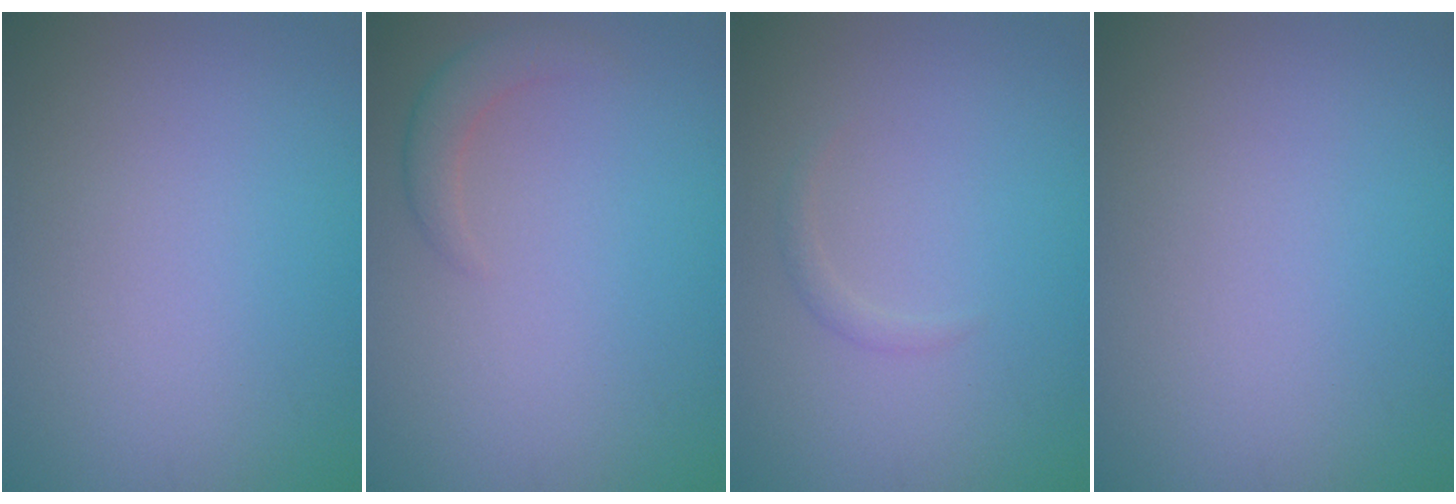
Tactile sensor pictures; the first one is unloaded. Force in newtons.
{"total": 2.0, "press": 2.0, "slide": 0.2}
{"total": 0.8, "press": 0.8, "slide": 0.0}
{"total": 0.0}